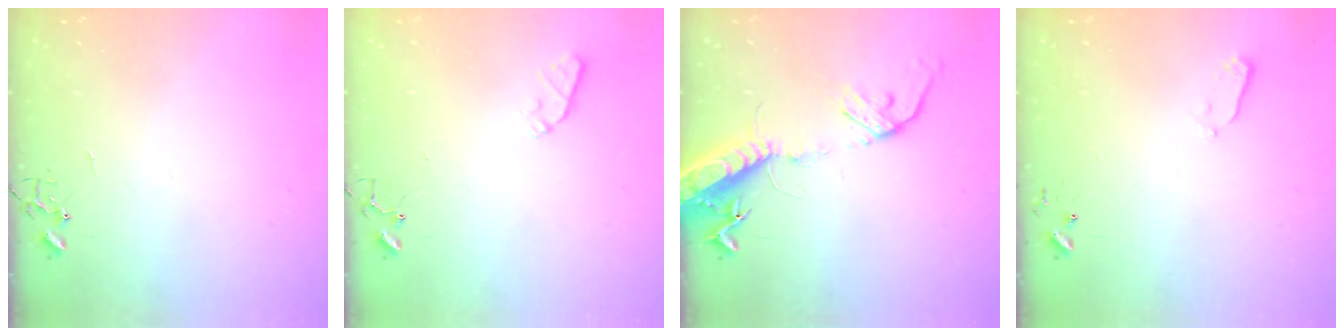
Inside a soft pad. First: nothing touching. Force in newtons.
{"total": 5.2, "press": 5.2, "slide": 0.8}
{"total": 16.2, "press": 15.8, "slide": 3.6}
{"total": 2.7, "press": 2.6, "slide": 0.4}